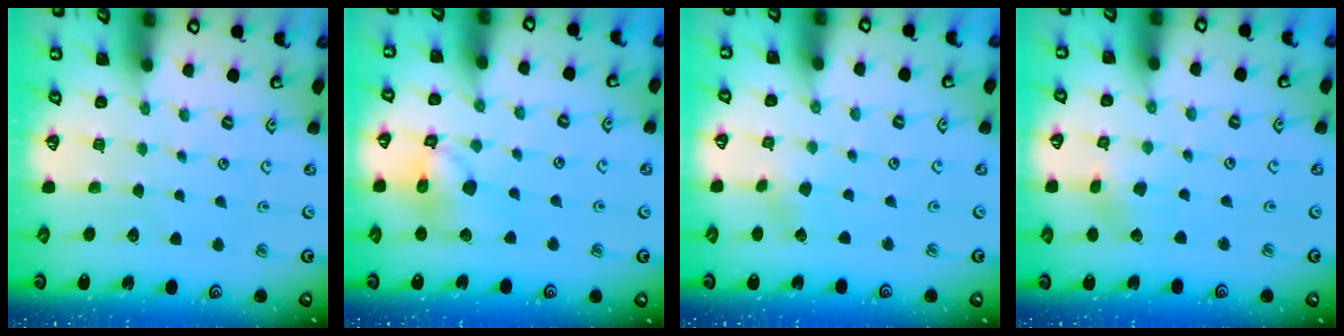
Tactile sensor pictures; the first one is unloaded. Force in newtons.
{"total": 13.4, "press": 13.3, "slide": 1.8}
{"total": 2.2, "press": 2.2, "slide": 0.3}
{"total": 2.9, "press": 2.9, "slide": 0.1}